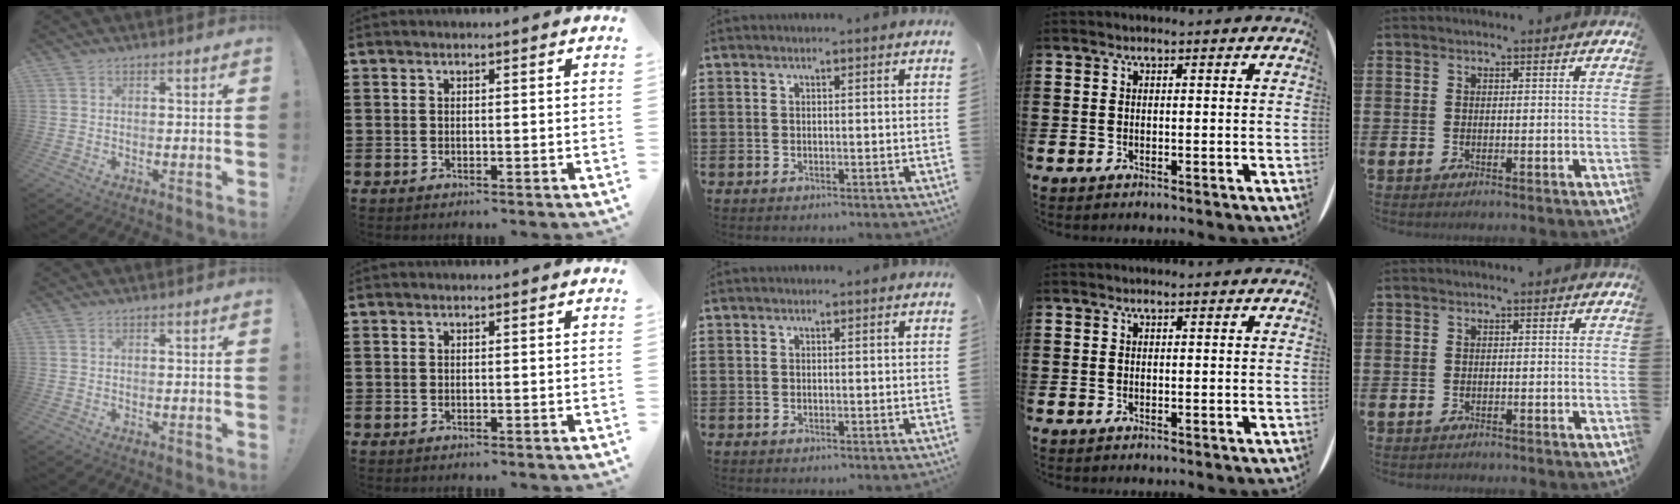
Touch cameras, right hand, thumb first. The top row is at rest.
{}